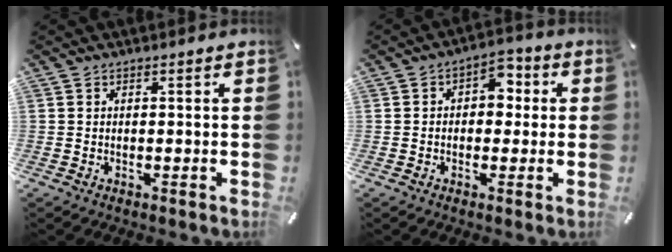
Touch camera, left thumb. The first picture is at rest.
{"total": 5.5, "force": [0.3, 4.2, 3.6], "torque": [-0.040, 0.004, -0.003]}